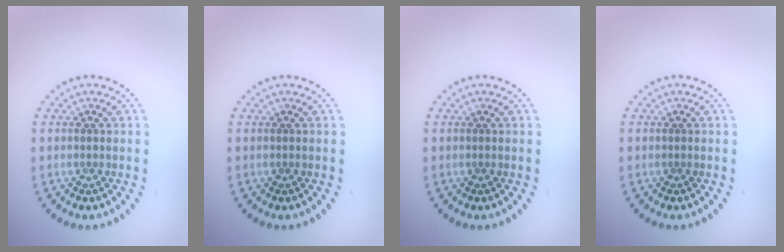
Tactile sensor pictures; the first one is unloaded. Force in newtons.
{"total": 0.0}
{"total": 0.0}
{"total": 0.0}